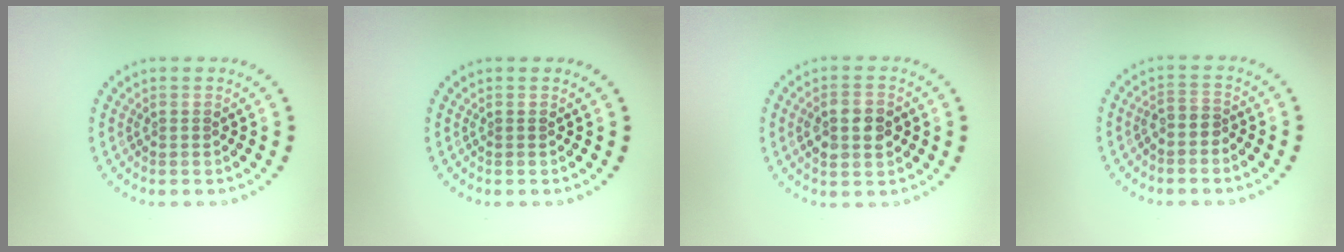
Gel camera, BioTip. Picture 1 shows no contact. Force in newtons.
{"total": 0.0}
{"total": 3.7, "press": 3.7, "slide": 0.2}
{"total": 1.3, "press": 0.9, "slide": 0.9}